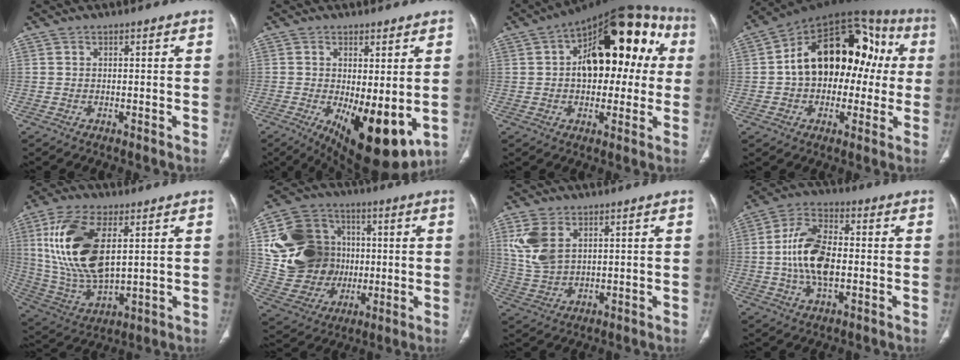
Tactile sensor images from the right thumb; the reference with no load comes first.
{"total": 13.4, "force": [-2.5, 5.3, 12.0], "torque": [-0.173, -0.029, -0.018]}
{"total": 22.6, "force": [3.5, 12.4, 18.6], "torque": [-0.224, 0.042, 0.043]}
{"total": 23.8, "force": [1.6, 15.4, 18.1], "torque": [-0.236, 0.056, 0.019]}
{"total": 19.4, "force": [5.1, 9.5, 16.1], "torque": [-0.325, -0.020, 0.104]}
{"total": 21.4, "force": [2.4, 18.3, 10.9], "torque": [-0.177, 0.026, 0.067]}
{"total": 8.8, "force": [3.5, 5.3, 6.1], "torque": [-0.133, -0.007, 0.080]}
{"total": 13.1, "force": [-0.8, 7.1, 10.9], "torque": [-0.207, 0.016, -0.018]}